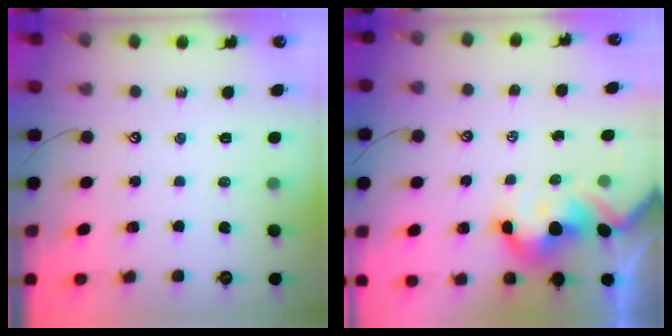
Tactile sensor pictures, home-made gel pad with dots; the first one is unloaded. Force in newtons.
{"total": 5.9, "press": 5.8, "slide": 0.9}